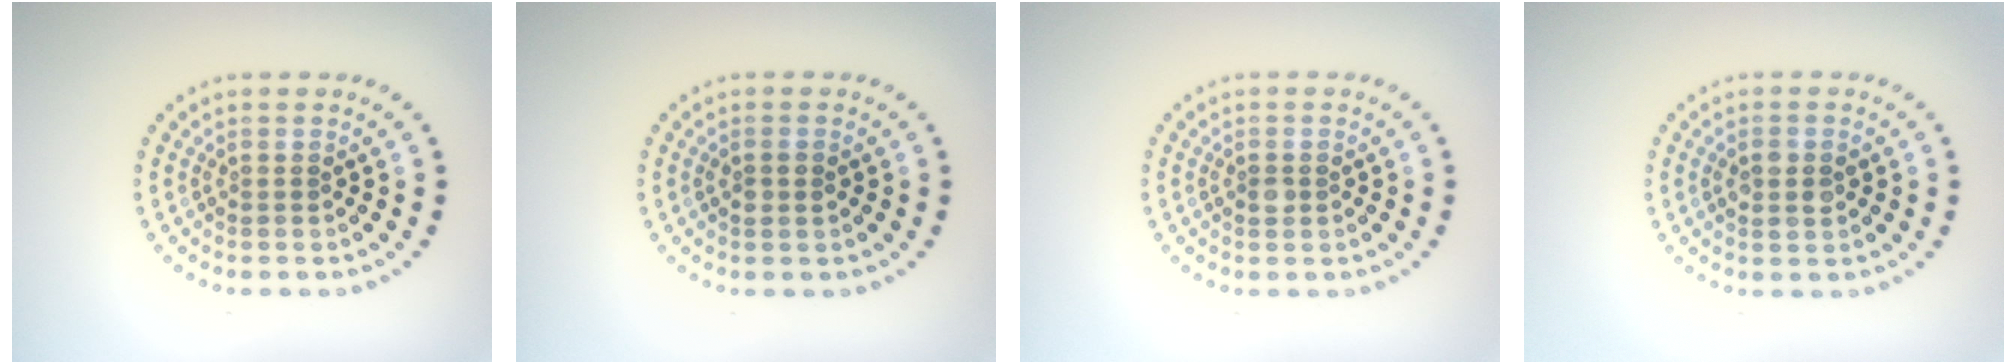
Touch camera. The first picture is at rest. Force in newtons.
{"total": 1.1, "press": 1.0, "slide": 0.3}
{"total": 0.9, "press": 0.9, "slide": 0.2}
{"total": 1.7, "press": 1.6, "slide": 0.2}